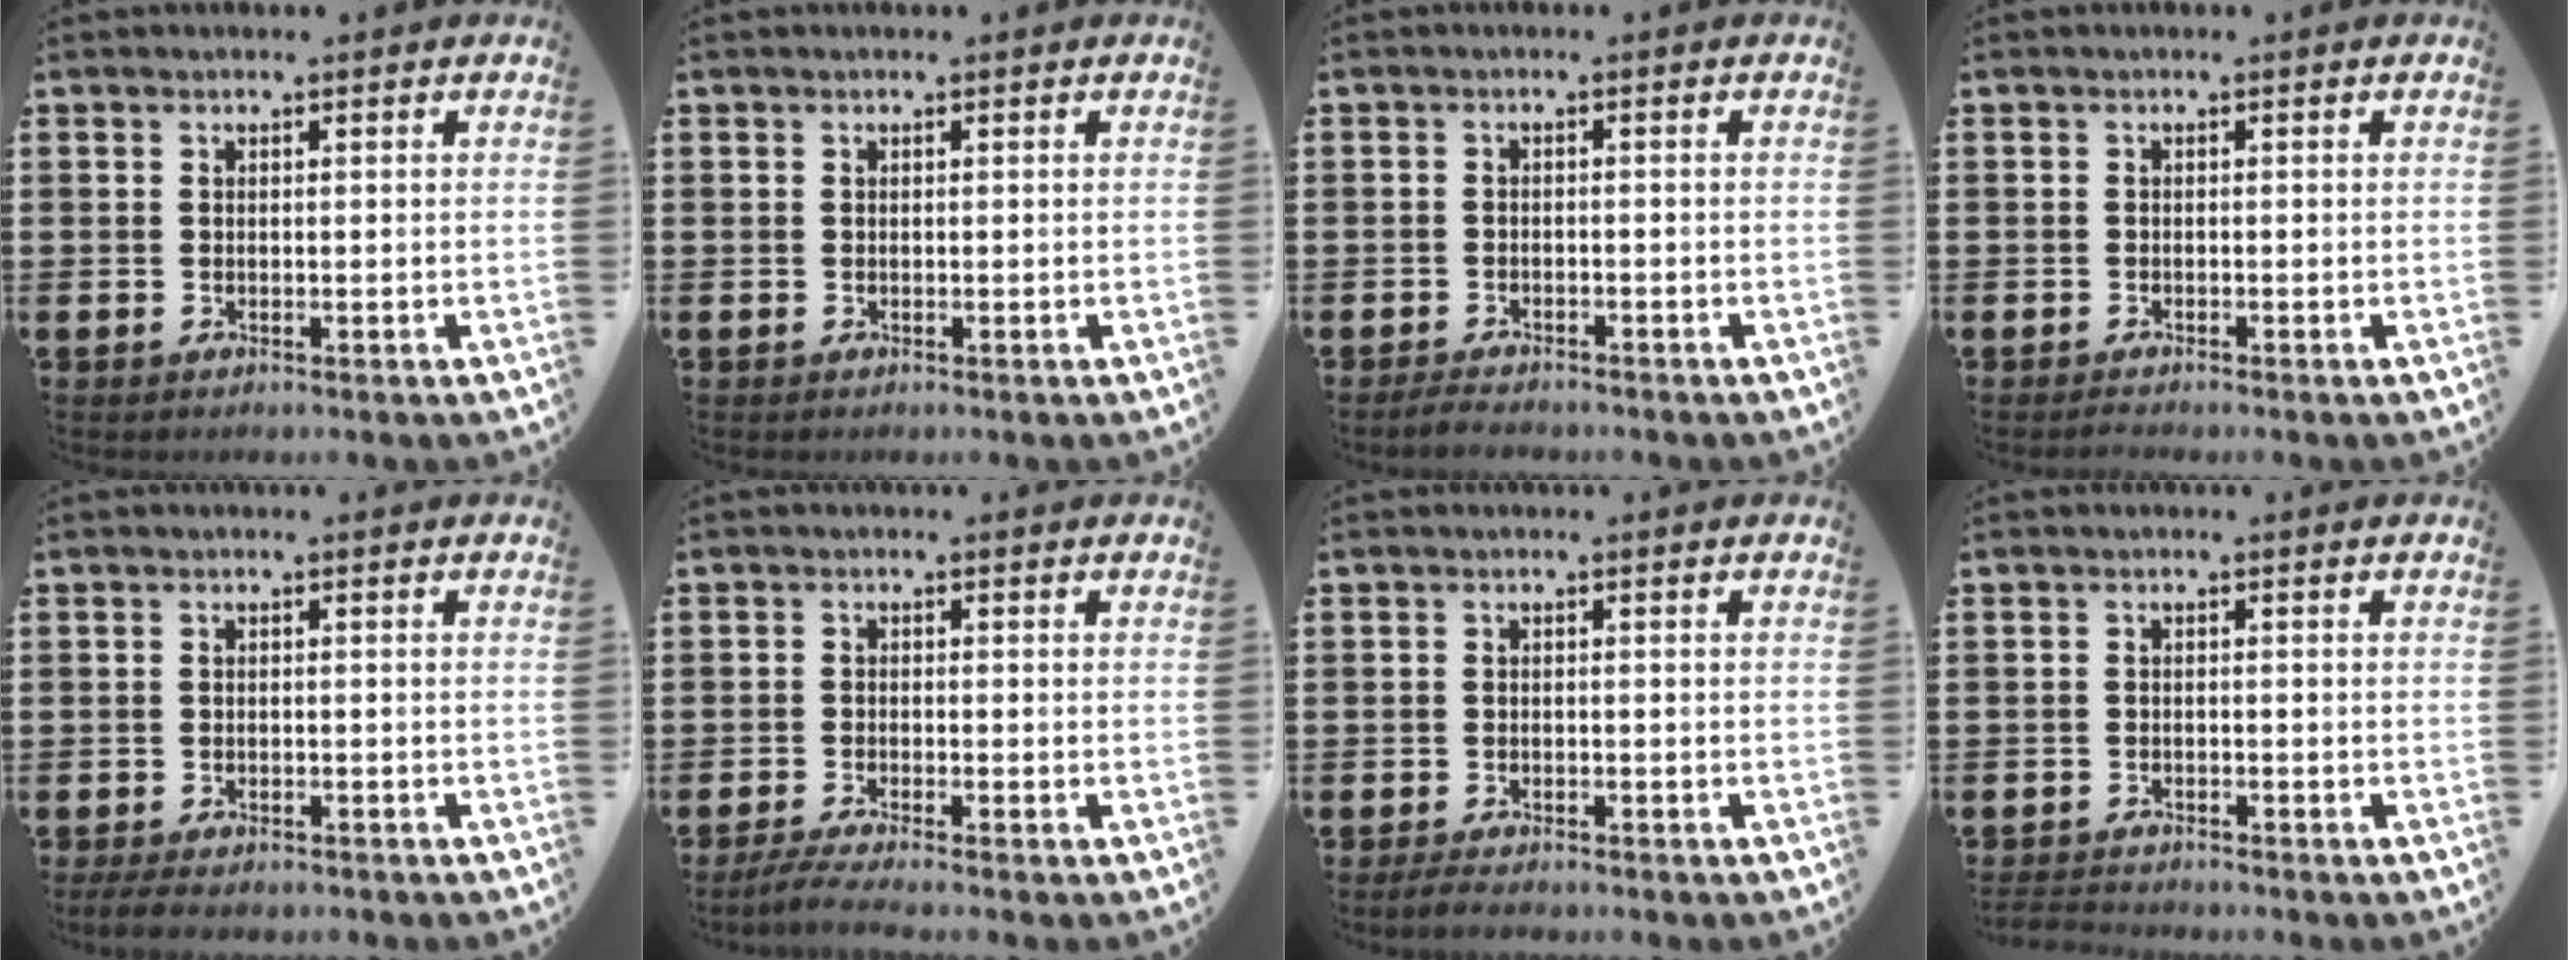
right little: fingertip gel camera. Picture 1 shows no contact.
{"total": 0.0}
{"total": 1.6, "force": [-1.5, 0.2, 0.3], "torque": [-0.010, 0.003, -0.031]}
{"total": 0.6, "force": [-0.5, 0.0, 0.3], "torque": [-0.006, -0.002, -0.010]}
{"total": 1.4, "force": [-1.3, 0.3, 0.5], "torque": [-0.012, 0.003, -0.027]}
{"total": 2.1, "force": [-1.7, 0.0, 1.4], "torque": [-0.022, 0.000, -0.029]}
{"total": 1.5, "force": [-1.3, 0.3, 0.7], "torque": [-0.014, 0.003, -0.026]}
{"total": 1.5, "force": [-1.5, 0.0, 0.0], "torque": [-0.003, 0.000, -0.031]}